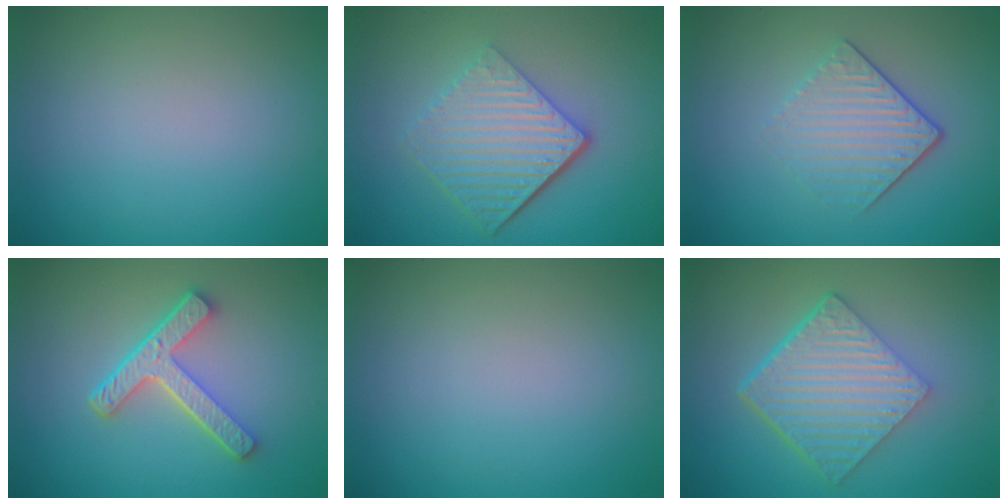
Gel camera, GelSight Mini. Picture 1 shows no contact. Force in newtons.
{"total": 6.2, "press": 4.2, "slide": 4.5}
{"total": 4.0, "press": 2.8, "slide": 2.8}
{"total": 4.7, "press": 3.6, "slide": 3.1}
{"total": 0.0}
{"total": 6.7, "press": 4.7, "slide": 4.8}